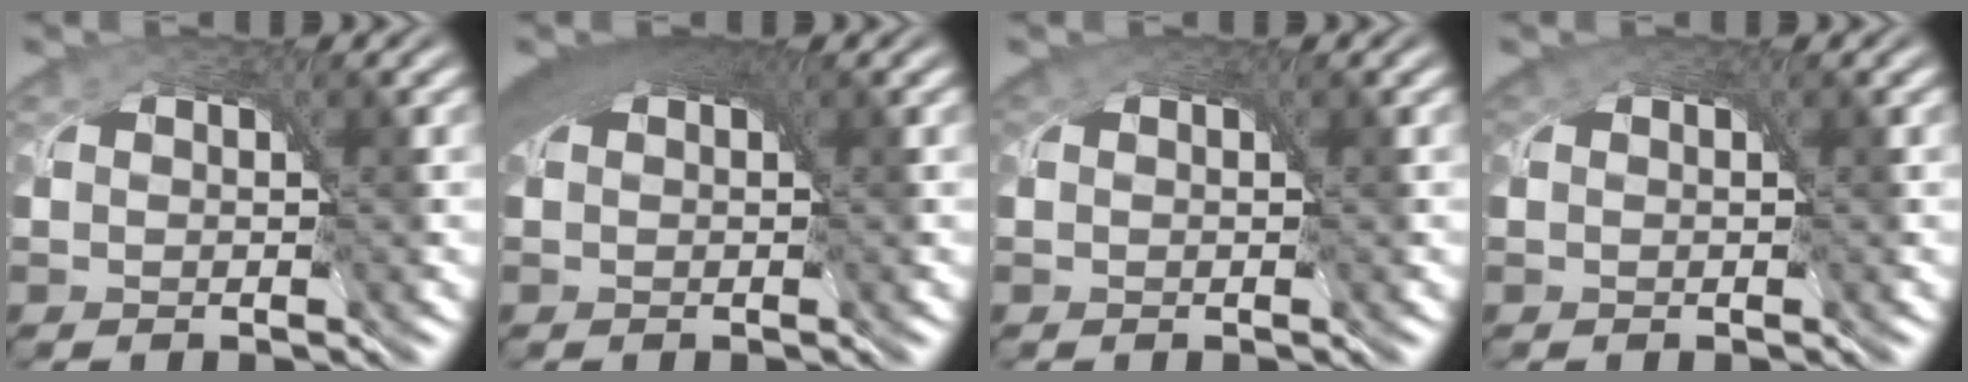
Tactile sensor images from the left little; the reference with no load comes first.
{"total": 6.6, "force": [3.0, 3.3, 4.9], "torque": [-0.085, 0.015, 0.034]}
{"total": 1.0, "force": [0.5, 0.7, 0.6], "torque": [-0.011, 0.001, 0.006]}
{"total": 1.0, "force": [0.6, 0.6, 0.5], "torque": [-0.010, 0.002, 0.006]}